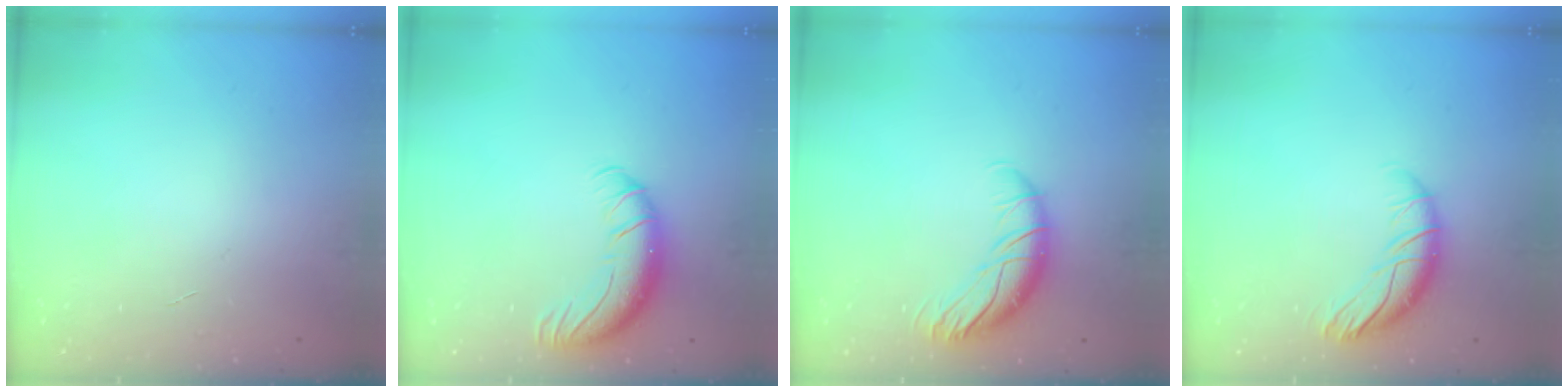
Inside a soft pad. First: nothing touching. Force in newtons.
{"total": 11.2, "press": 10.8, "slide": 2.9}
{"total": 11.7, "press": 11.6, "slide": 1.9}
{"total": 10.2, "press": 10.2, "slide": 1.0}